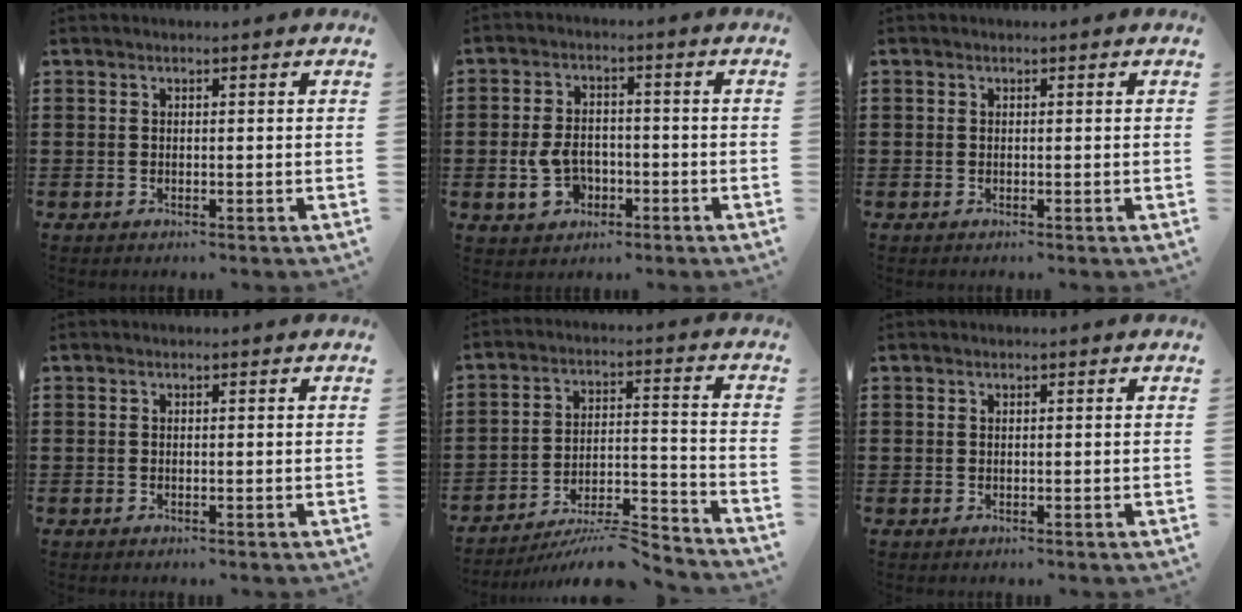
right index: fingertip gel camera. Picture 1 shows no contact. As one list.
[{"total": 5.4, "force": [-1.5, 3.9, 3.5], "torque": [-0.081, 0.004, -0.030]}, {"total": 0.0}, {"total": 0.0}, {"total": 7.2, "force": [-6.6, 0.9, 2.8], "torque": [-0.036, 0.011, -0.126]}, {"total": 0.0}]